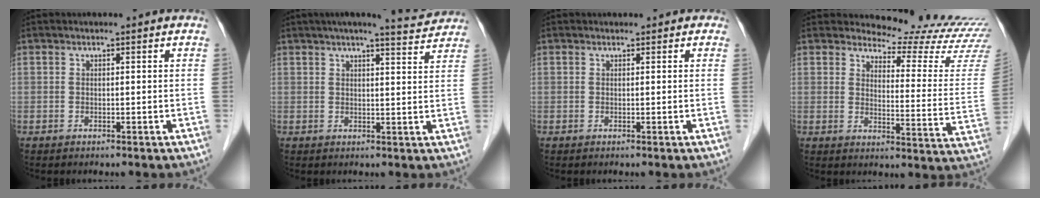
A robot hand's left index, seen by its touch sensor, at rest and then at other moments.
{"total": 7.3, "force": [6.6, 0.3, 3.1], "torque": [-0.047, 0.006, 0.077]}
{"total": 0.9, "force": [0.6, 0.7, 0.1], "torque": [0.004, 0.003, 0.003]}
{"total": 17.7, "force": [17.5, 0.7, 2.9], "torque": [-0.025, -0.146, 0.180]}